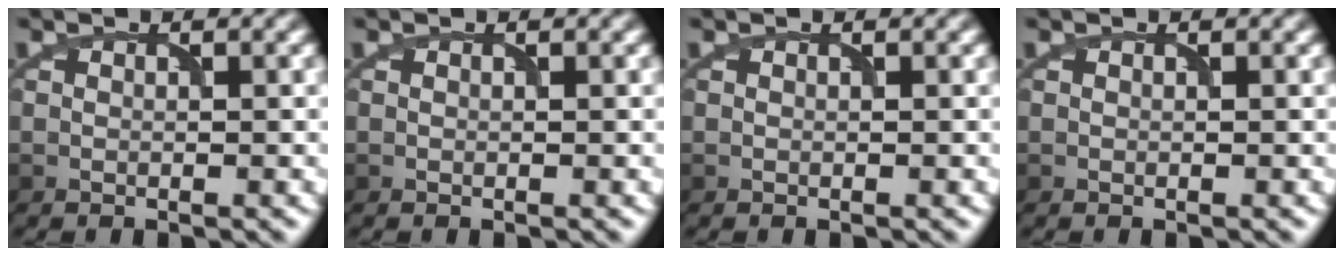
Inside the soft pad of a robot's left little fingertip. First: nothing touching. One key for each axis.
{"total": 0.0}
{"total": 0.0}
{"total": 0.0}